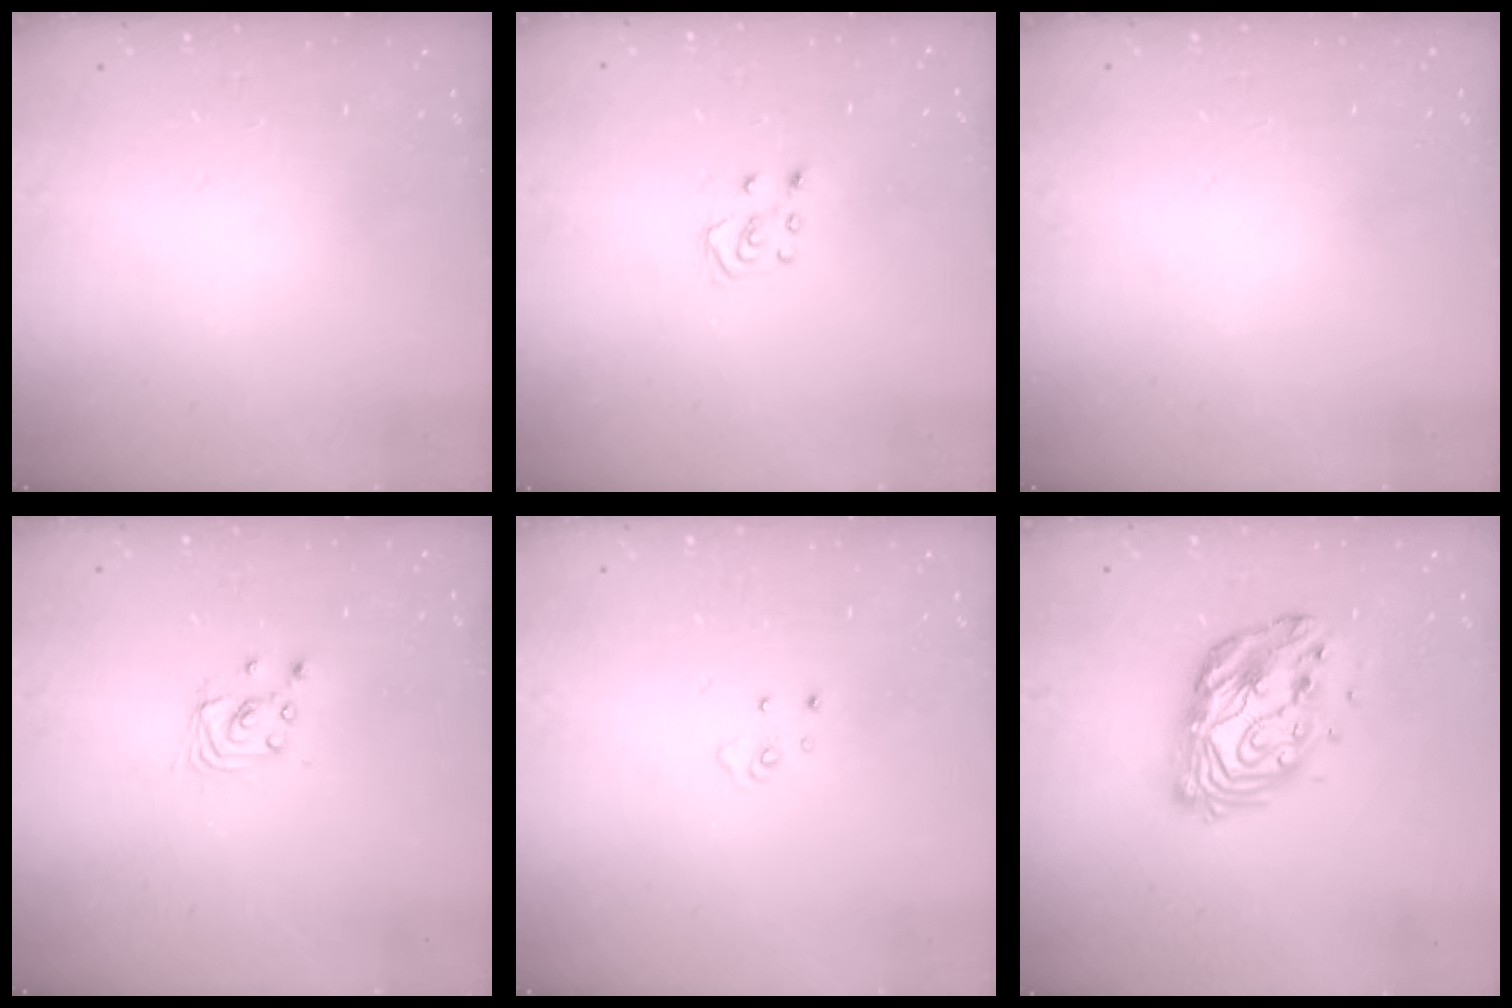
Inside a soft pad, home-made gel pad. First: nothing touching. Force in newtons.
{"total": 4.0, "press": 4.0, "slide": 0.3}
{"total": 0.0}
{"total": 2.8, "press": 2.8, "slide": 0.2}
{"total": 3.7, "press": 3.7, "slide": 0.3}
{"total": 13.0, "press": 13.0, "slide": 0.9}